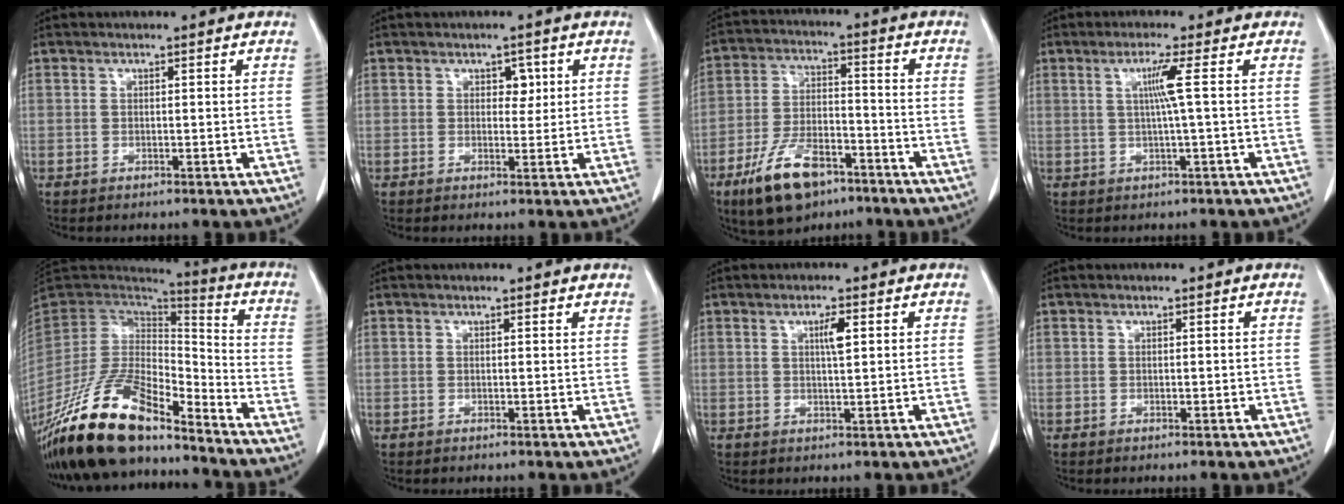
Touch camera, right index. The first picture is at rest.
{"total": 2.2, "force": [0.8, 1.4, 1.4], "torque": [-0.013, 0.002, 0.010]}
{"total": 11.8, "force": [-7.4, 5.1, 7.7], "torque": [-0.155, -0.004, -0.132]}
{"total": 3.7, "force": [0.6, -1.2, 3.4], "torque": [-0.070, 0.001, 0.013]}
{"total": 21.1, "force": [-16.4, 6.3, 11.6], "torque": [-0.249, -0.013, -0.306]}
{"total": 0.9, "force": [0.8, 0.2, 0.2], "torque": [-0.011, 0.000, 0.006]}
{"total": 2.6, "force": [0.9, 0.3, 2.4], "torque": [-0.042, -0.001, 0.014]}
{"total": 0.0}